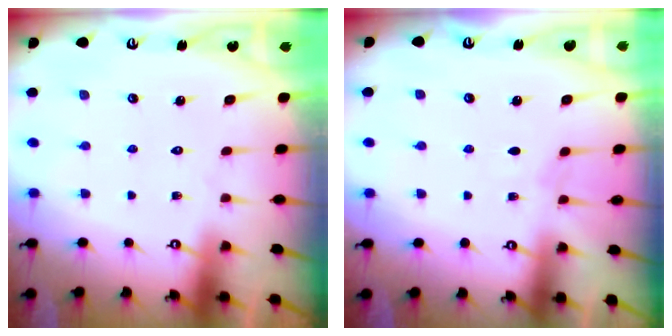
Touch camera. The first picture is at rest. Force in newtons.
{"total": 2.3, "press": 2.3, "slide": 0.5}